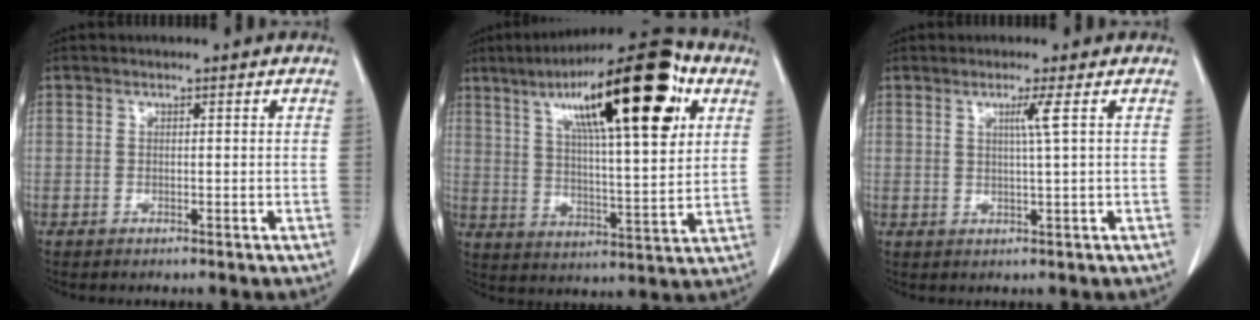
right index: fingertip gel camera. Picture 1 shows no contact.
{"total": 23.4, "force": [10.8, 4.5, 20.3], "torque": [-0.323, 0.033, 0.168]}
{"total": 2.3, "force": [0.7, -0.9, 2.0], "torque": [-0.039, -0.006, 0.016]}